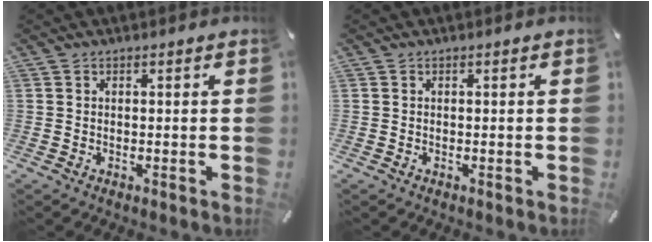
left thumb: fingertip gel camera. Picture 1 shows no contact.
{"total": 0.0}